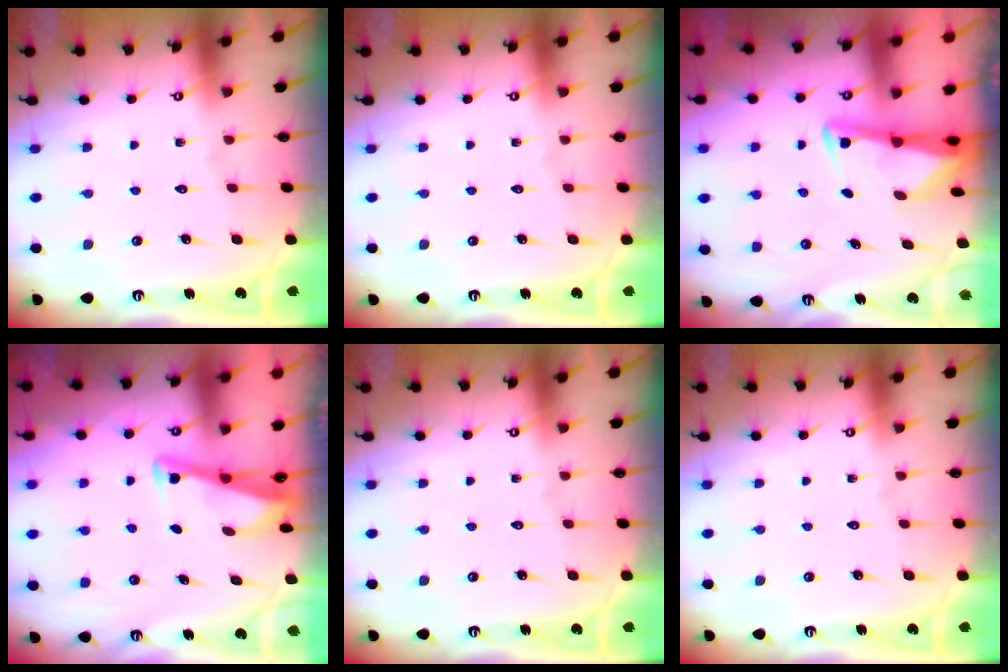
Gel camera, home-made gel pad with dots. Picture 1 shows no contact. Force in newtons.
{"total": 0.0}
{"total": 3.0, "press": 3.0, "slide": 0.3}
{"total": 3.4, "press": 3.4, "slide": 0.4}
{"total": 0.0}
{"total": 0.0}